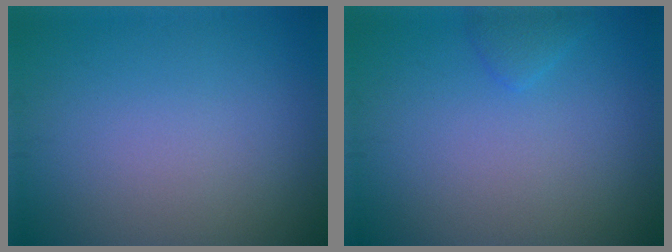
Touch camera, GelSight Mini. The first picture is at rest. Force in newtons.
{"total": 1.0, "press": 1.0, "slide": 0.1}